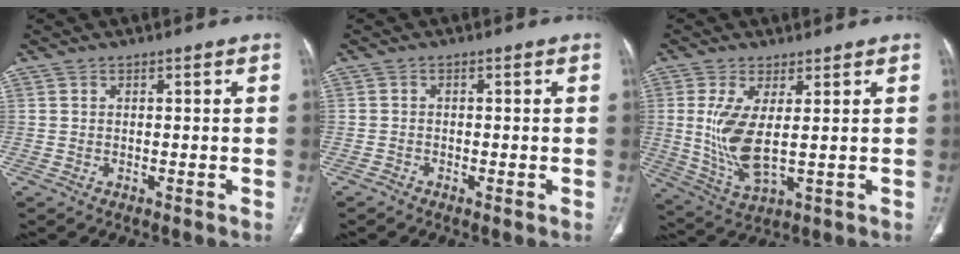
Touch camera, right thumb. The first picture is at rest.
{"total": 0.9, "force": [-0.8, 0.3, 0.4], "torque": [-0.008, -0.001, -0.018]}
{"total": 9.5, "force": [1.0, 3.2, 8.9], "torque": [-0.198, -0.022, 0.031]}